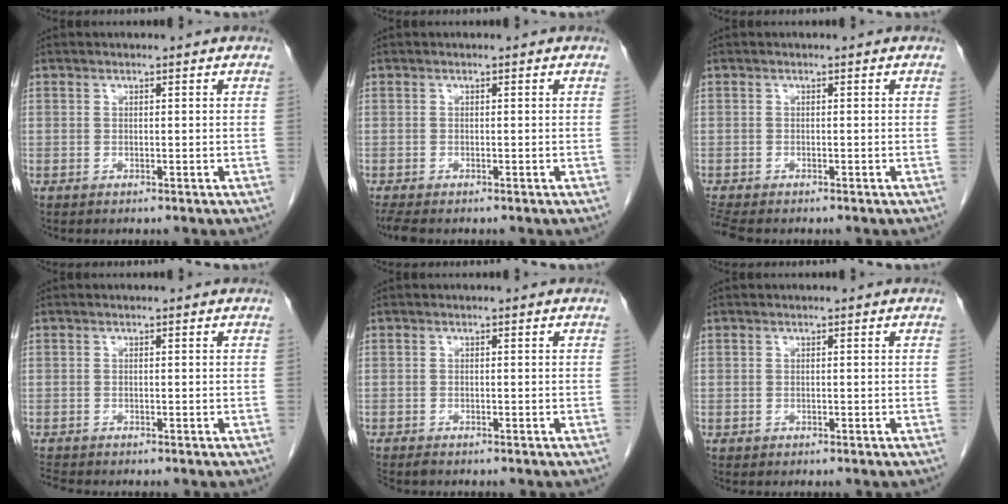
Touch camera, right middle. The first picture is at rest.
{"total": 2.3, "force": [-1.9, 0.5, 1.2], "torque": [-0.025, -0.009, -0.032]}
{"total": 3.3, "force": [-2.8, 0.8, 1.5], "torque": [-0.032, -0.011, -0.049]}
{"total": 1.4, "force": [-1.4, -0.1, 0.1], "torque": [-0.008, -0.010, -0.025]}
{"total": 2.0, "force": [-1.9, 0.5, 0.7], "torque": [-0.013, -0.005, -0.028]}
{"total": 0.0}